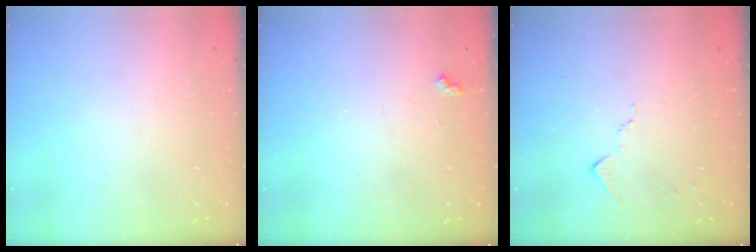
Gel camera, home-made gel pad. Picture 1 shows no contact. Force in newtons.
{"total": 2.9, "press": 2.8, "slide": 0.6}
{"total": 6.9, "press": 6.9, "slide": 0.8}